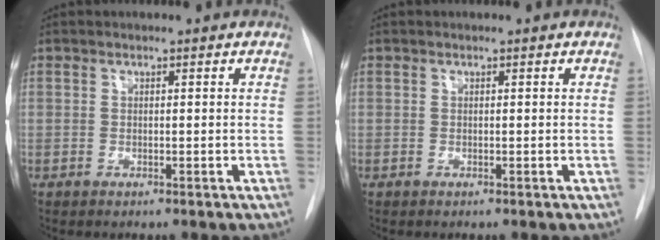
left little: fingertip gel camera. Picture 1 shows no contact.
{"total": 0.0}